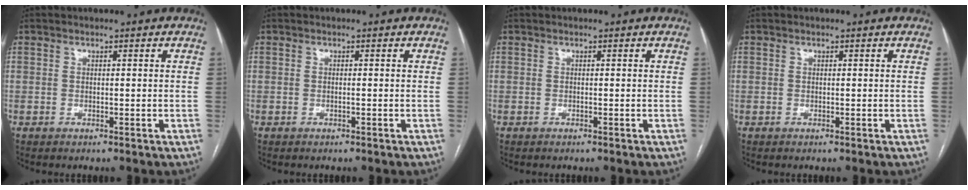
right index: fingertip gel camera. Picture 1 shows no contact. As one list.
[{"total": 0.0}, {"total": 0.0}, {"total": 0.0}]